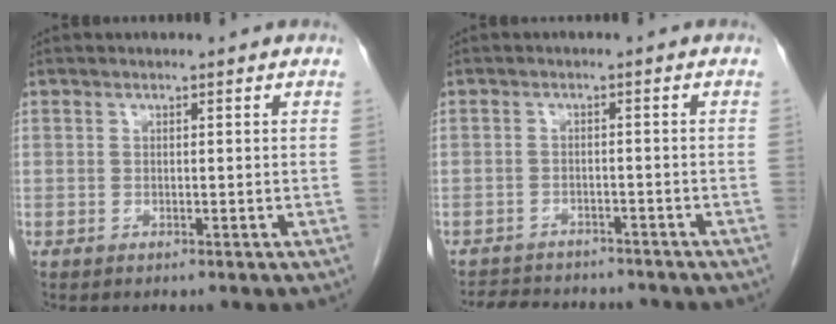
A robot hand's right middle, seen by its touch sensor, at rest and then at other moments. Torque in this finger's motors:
{"motor_torque": [0.05, -0.04, 0.01, 0.02]}